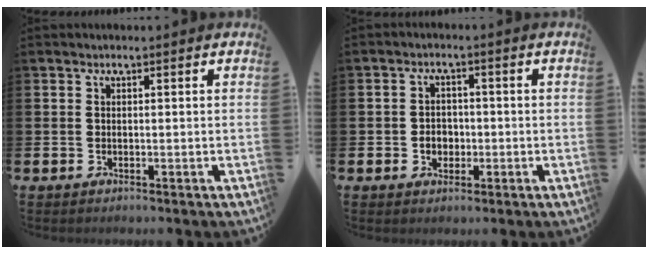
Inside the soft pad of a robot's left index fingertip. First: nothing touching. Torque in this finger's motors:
{"motor_torque": [0.10, 0.01, 0.04, 0.01]}